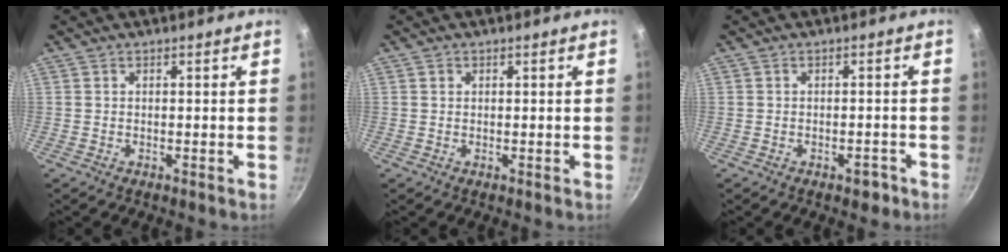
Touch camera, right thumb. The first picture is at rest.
{"total": 0.5, "force": [0.3, 0.4, 0.2], "torque": [-0.001, 0.001, 0.003]}
{"total": 2.5, "force": [-1.6, 1.4, 1.4], "torque": [-0.010, 0.020, -0.011]}